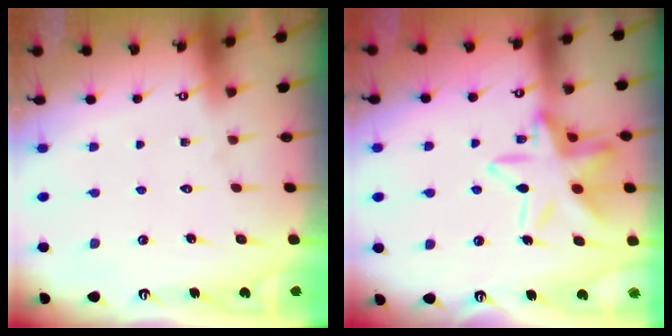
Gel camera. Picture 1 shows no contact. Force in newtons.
{"total": 16.7, "press": 16.7, "slide": 1.3}